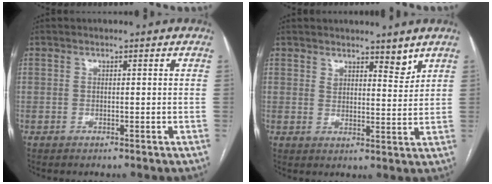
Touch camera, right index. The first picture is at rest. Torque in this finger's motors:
{"motor_torque": [-0.17, 0.07, 0.01, 0.00]}